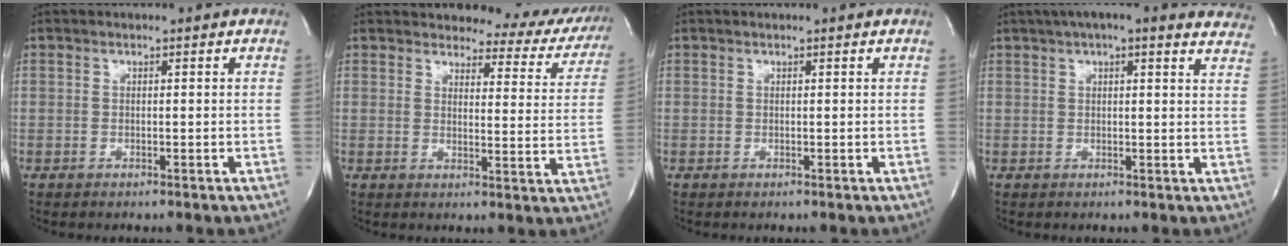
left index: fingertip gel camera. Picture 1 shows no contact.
{"total": 13.3, "force": [12.3, 4.1, 2.8], "torque": [0.002, -0.040, 0.113]}
{"total": 0.7, "force": [0.6, -0.1, 0.3], "torque": [-0.005, 0.004, 0.016]}
{"total": 16.6, "force": [13.8, 3.4, 8.6], "torque": [-0.120, 0.034, 0.158]}